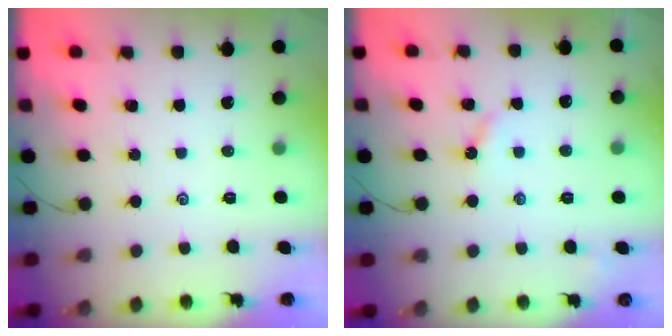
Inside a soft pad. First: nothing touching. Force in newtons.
{"total": 3.7, "press": 3.6, "slide": 0.5}